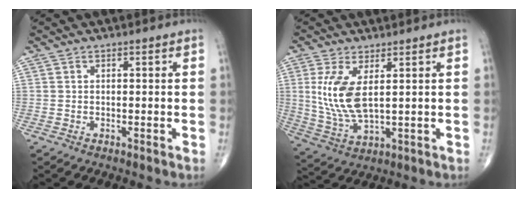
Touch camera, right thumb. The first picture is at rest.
{"total": 9.9, "force": [2.1, 4.0, 8.7], "torque": [-0.192, -0.017, 0.054]}